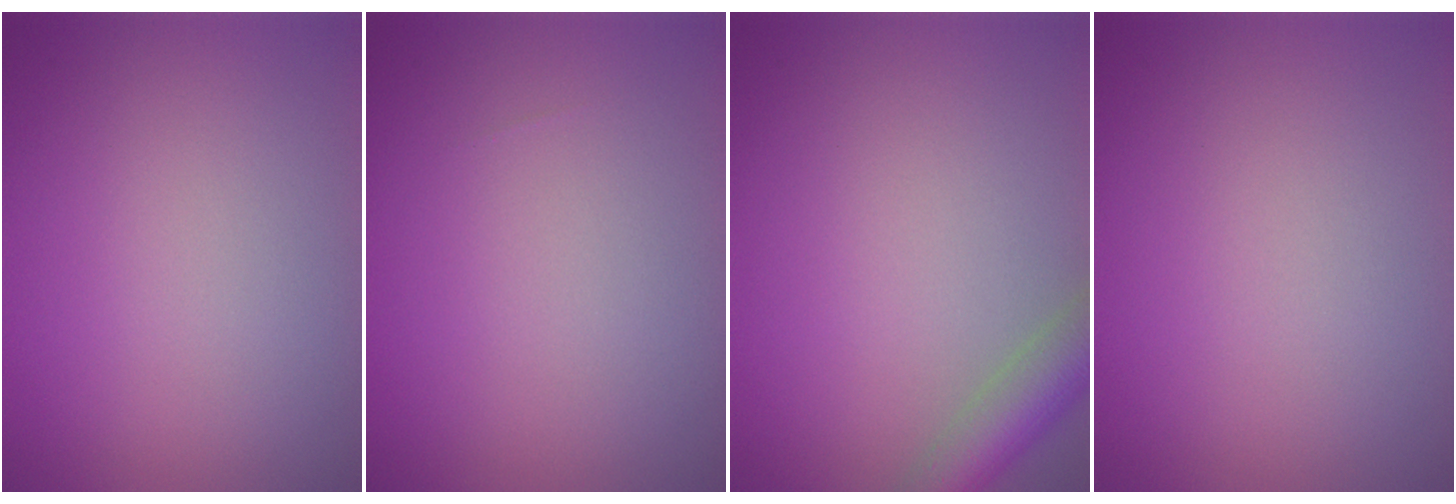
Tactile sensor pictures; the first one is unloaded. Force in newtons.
{"total": 0.0}
{"total": 4.2, "press": 4.2, "slide": 0.3}
{"total": 0.0}